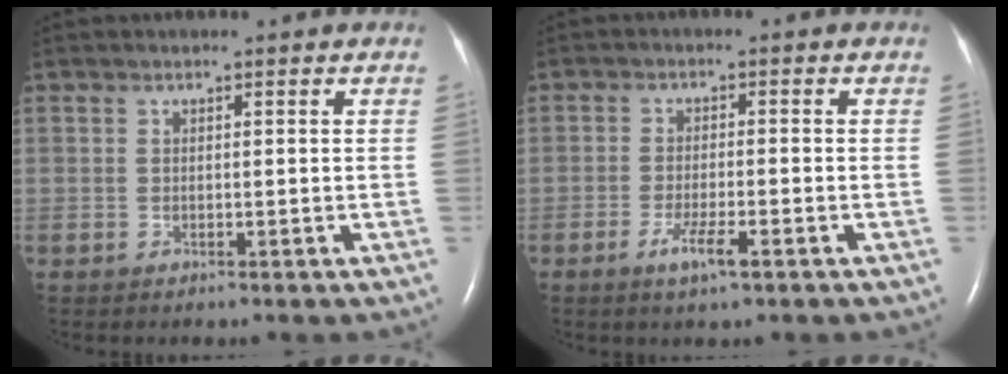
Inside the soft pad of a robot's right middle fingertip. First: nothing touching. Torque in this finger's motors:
{"motor_torque": [0.66, -0.43, 0.09, 0.04]}